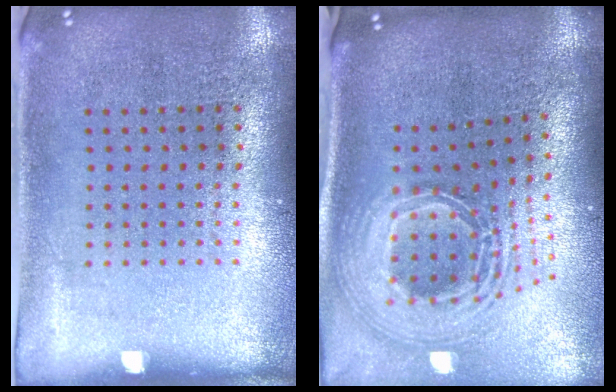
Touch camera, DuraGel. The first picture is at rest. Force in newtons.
{"total": 2.9, "press": 2.0, "slide": 2.1}